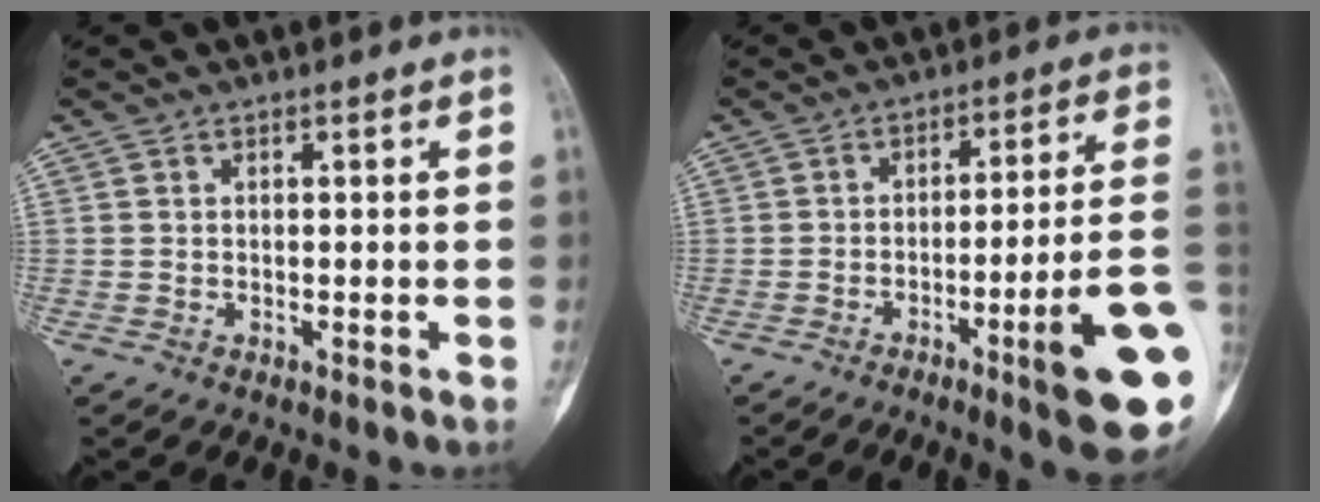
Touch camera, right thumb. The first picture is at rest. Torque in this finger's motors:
{"motor_torque": [2.67, 2.05, 1.34, -1.43, 0.39]}